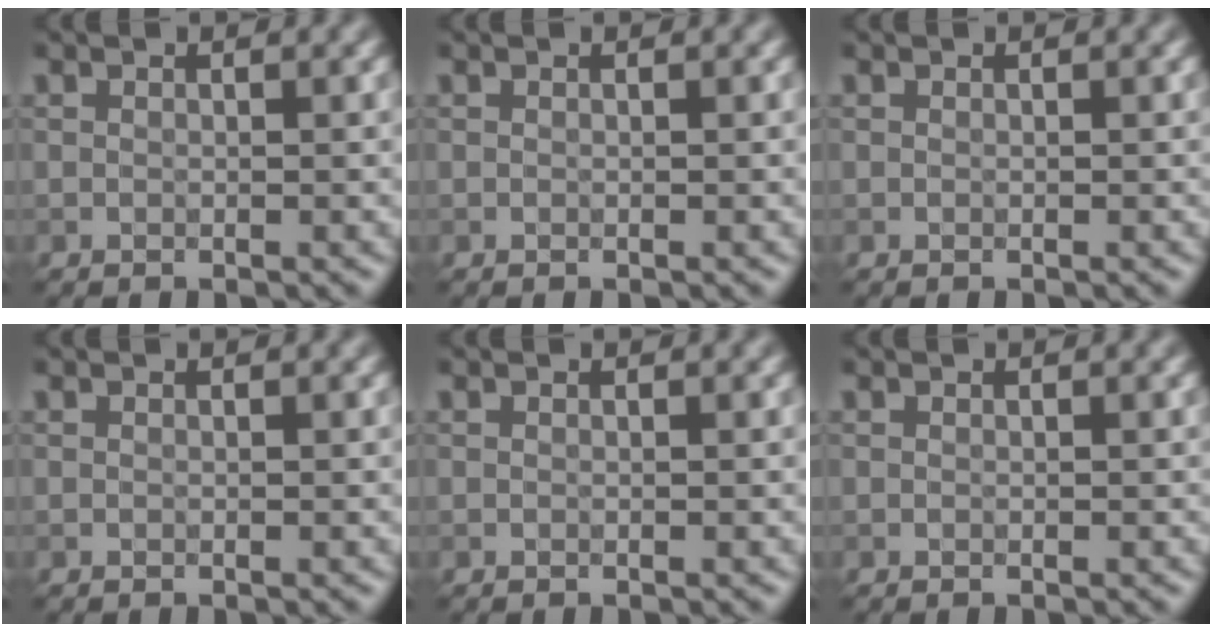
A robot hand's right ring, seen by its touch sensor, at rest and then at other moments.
{"total": 0.0}
{"total": 0.0}
{"total": 0.0}
{"total": 0.0}
{"total": 0.0}